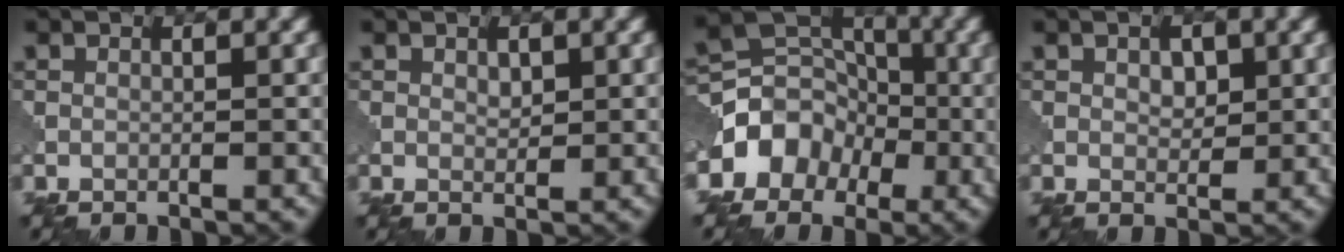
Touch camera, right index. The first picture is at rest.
{"total": 1.0, "force": [0.4, 0.6, 0.7], "torque": [-0.012, -0.001, 0.010]}
{"total": 5.6, "force": [-2.3, 4.5, 2.4], "torque": [-0.020, 0.014, -0.049]}
{"total": 1.8, "force": [0.6, 1.2, 1.3], "torque": [-0.021, -0.001, 0.010]}